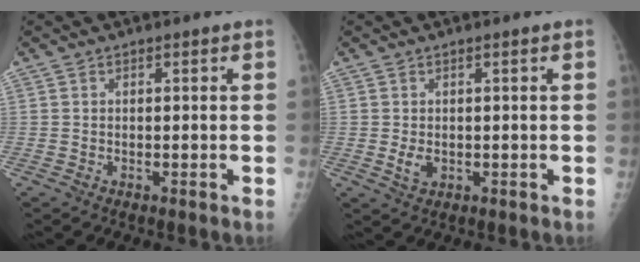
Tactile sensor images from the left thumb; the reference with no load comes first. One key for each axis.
{"total": 2.0, "fx": -0.2, "fy": 1.4, "fz": 1.5, "tx": -0.017, "ty": -0.002, "tz": 0.000}